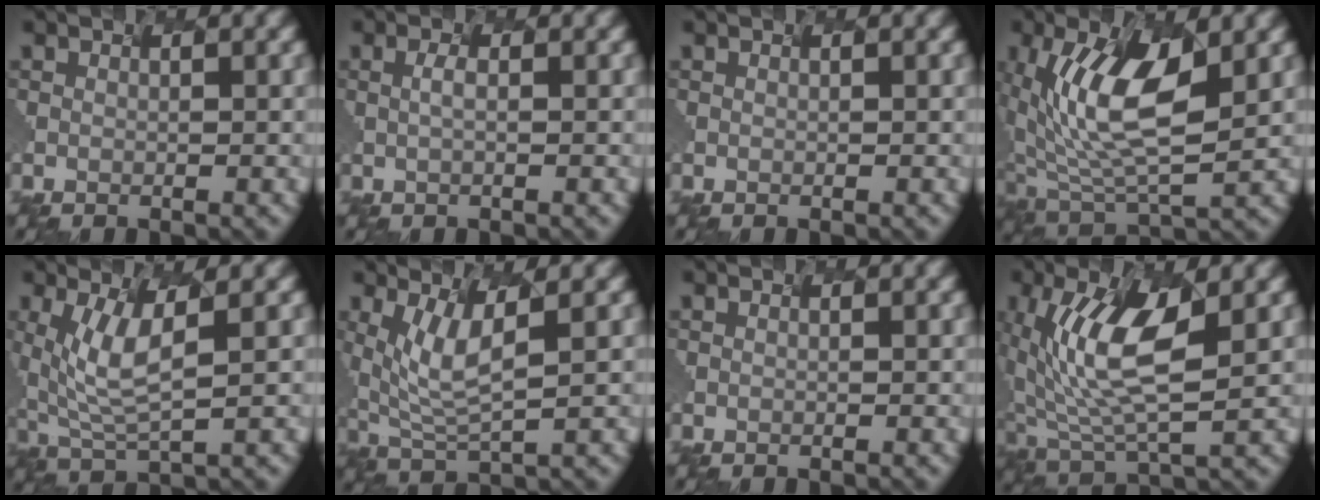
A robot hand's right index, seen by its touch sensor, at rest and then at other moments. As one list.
[{"total": 0.8, "force": [-0.6, -0.1, 0.5], "torque": [-0.014, 0.005, -0.001]}, {"total": 0.0}, {"total": 9.4, "force": [1.2, 3.8, 8.5], "torque": [-0.173, -0.004, 0.027]}, {"total": 5.2, "force": [0.6, 1.5, 5.0], "torque": [-0.122, -0.010, 0.029]}, {"total": 4.4, "force": [0.8, 1.2, 4.2], "torque": [-0.105, -0.014, 0.037]}, {"total": 0.0}, {"total": 8.5, "force": [0.7, 3.1, 7.9], "torque": [-0.173, -0.001, 0.023]}]